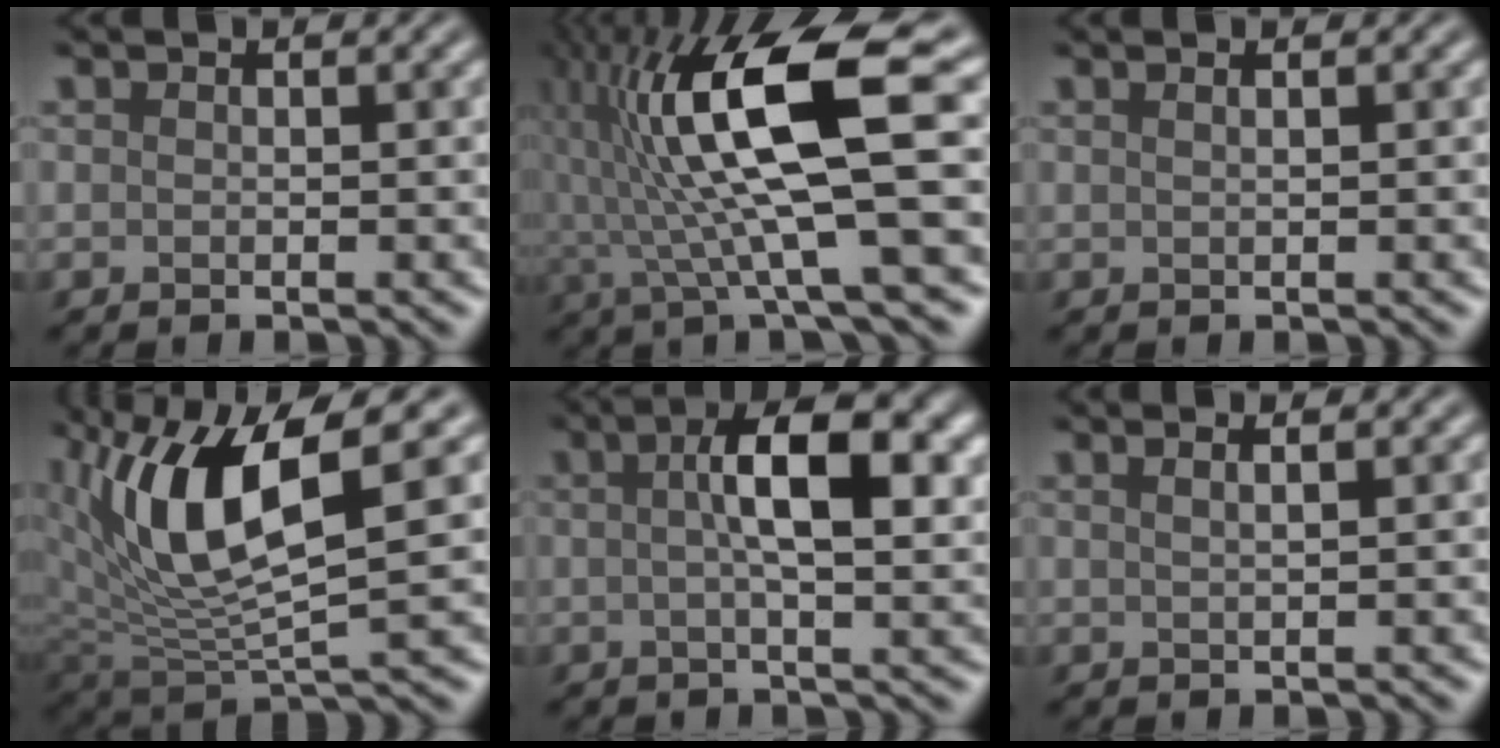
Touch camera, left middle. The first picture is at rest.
{"total": 11.5, "force": [1.0, 2.5, 11.2], "torque": [-0.215, 0.010, 0.026]}
{"total": 1.8, "force": [0.8, 1.0, 1.2], "torque": [0.004, 0.004, -0.012]}
{"total": 8.6, "force": [2.5, 3.2, 7.6], "torque": [-0.161, -0.012, 0.053]}
{"total": 6.6, "force": [1.1, 1.7, 6.3], "torque": [-0.085, 0.012, 0.016]}
{"total": 2.8, "force": [1.4, 1.4, 2.0], "torque": [0.000, 0.018, -0.012]}